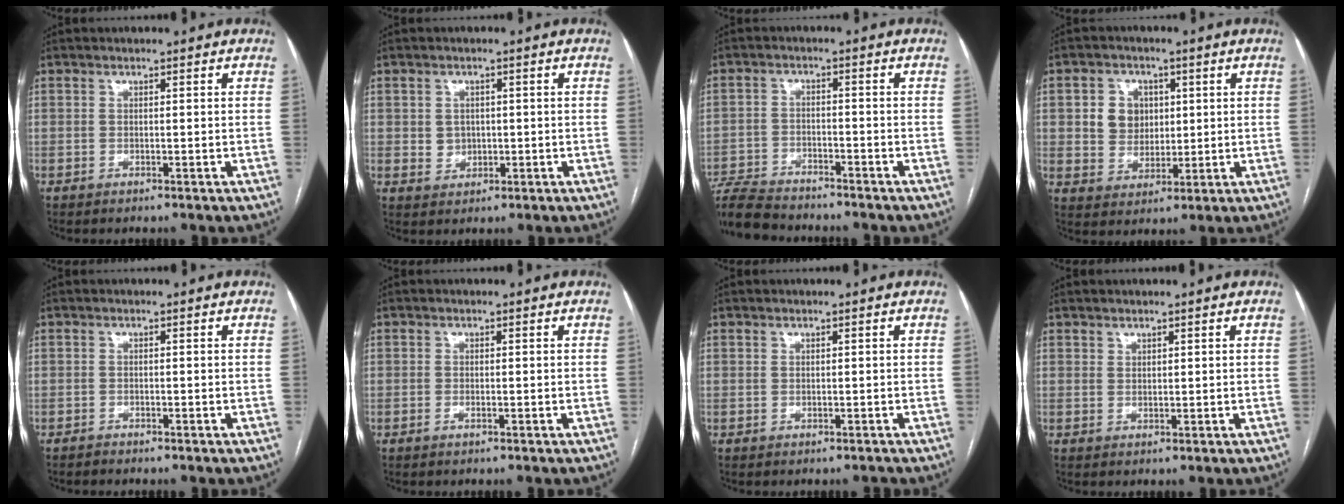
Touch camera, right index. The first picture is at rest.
{"total": 3.0, "force": [0.2, 2.8, 1.1], "torque": [-0.013, 0.003, 0.011]}
{"total": 9.4, "force": [-8.8, 1.6, 2.8], "torque": [-0.051, -0.008, -0.150]}
{"total": 6.6, "force": [1.6, 5.8, 2.8], "torque": [-0.053, 0.015, 0.037]}
{"total": 0.7, "force": [-0.7, 0.1, 0.0], "torque": [-0.006, -0.001, -0.015]}
{"total": 0.8, "force": [-0.3, 0.3, 0.7], "torque": [-0.014, -0.002, -0.005]}
{"total": 0.0}
{"total": 0.9, "force": [0.8, 0.4, 0.1], "torque": [0.004, -0.004, 0.013]}